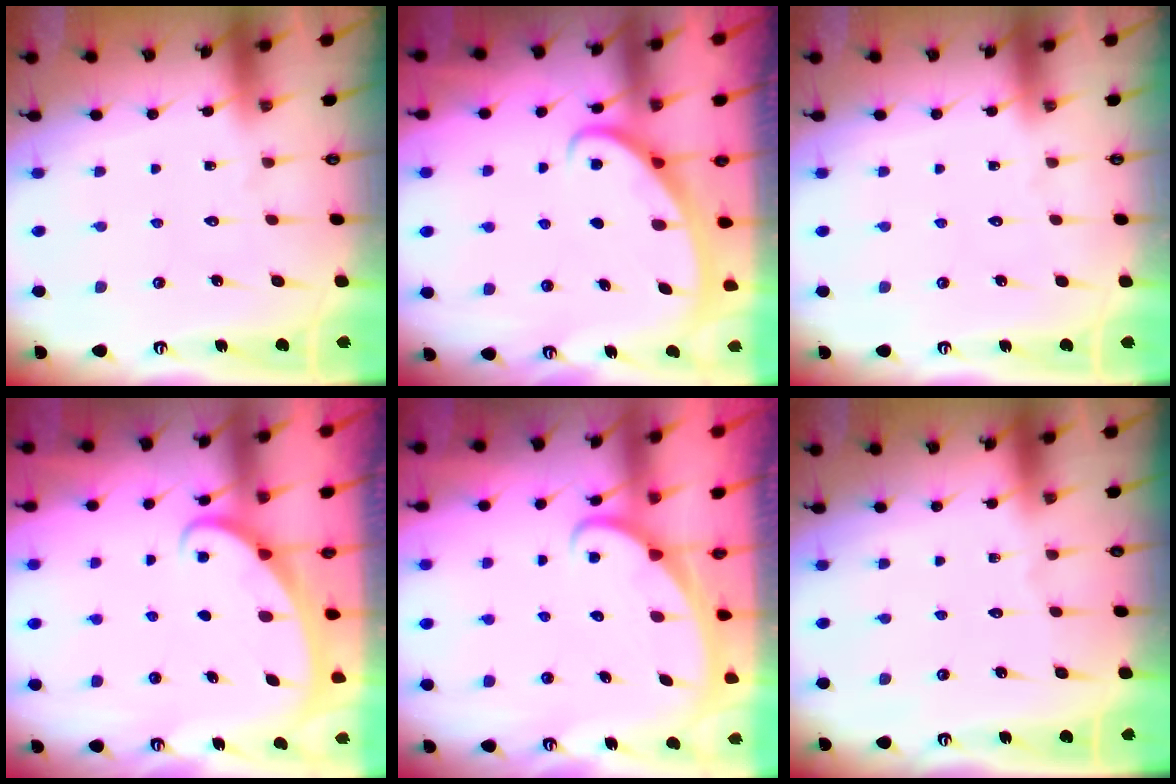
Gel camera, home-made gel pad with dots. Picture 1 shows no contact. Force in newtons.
{"total": 3.0, "press": 3.0, "slide": 0.4}
{"total": 0.0}
{"total": 2.1, "press": 2.1, "slide": 0.1}
{"total": 2.2, "press": 2.2, "slide": 0.1}
{"total": 0.0}